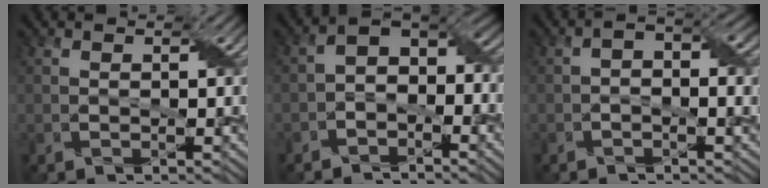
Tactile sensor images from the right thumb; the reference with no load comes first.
{"total": 5.3, "force": [-2.1, 3.4, 3.5], "torque": [-0.051, 0.004, -0.051]}
{"total": 4.2, "force": [0.0, 1.9, 3.7], "torque": [-0.067, 0.003, -0.004]}